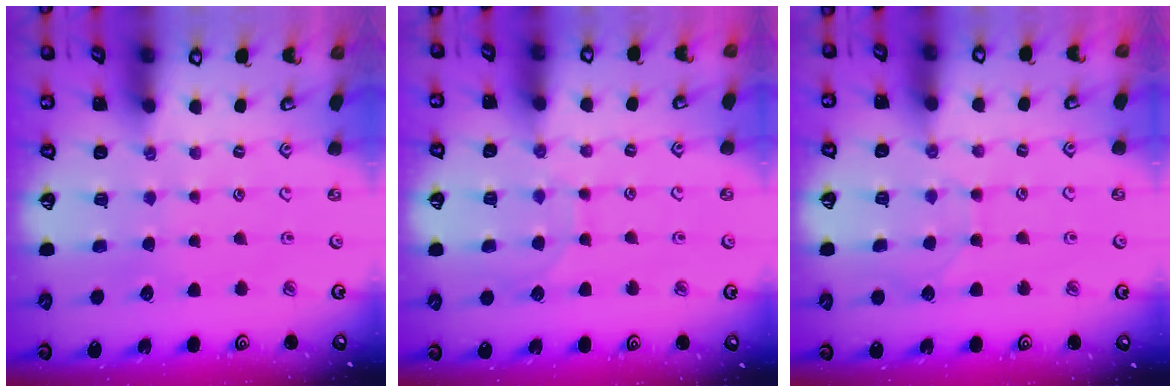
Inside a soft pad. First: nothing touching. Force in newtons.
{"total": 6.2, "press": 6.1, "slide": 0.5}
{"total": 4.6, "press": 4.6, "slide": 0.4}